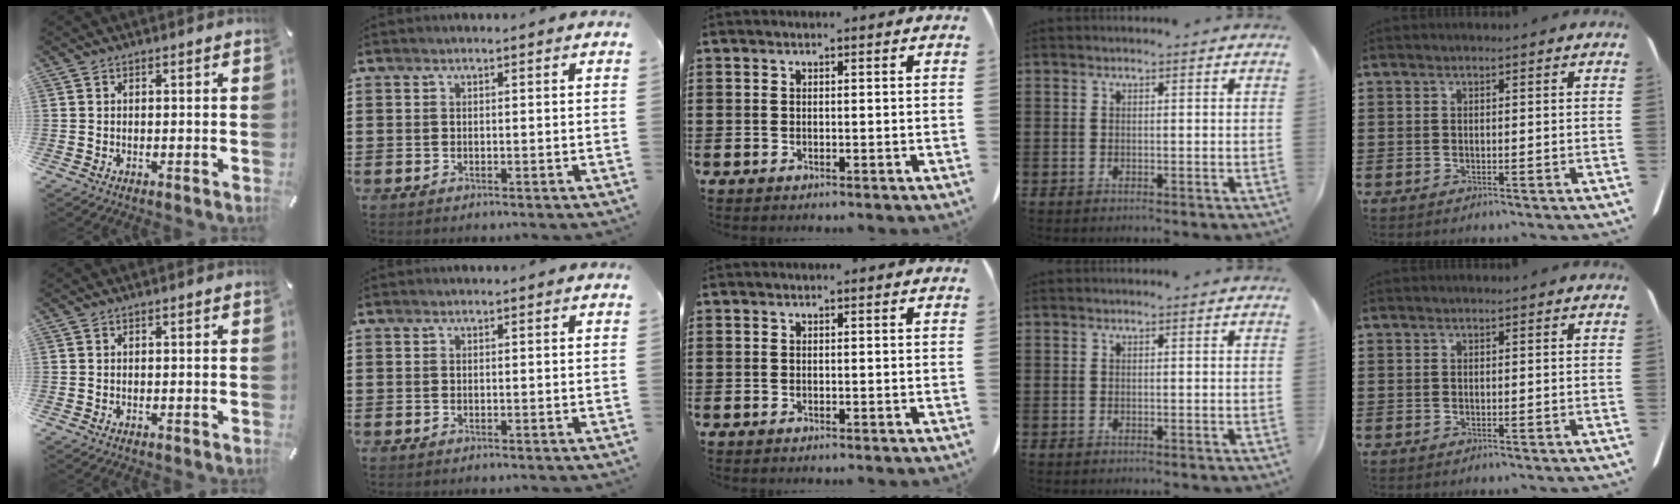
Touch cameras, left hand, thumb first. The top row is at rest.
{}